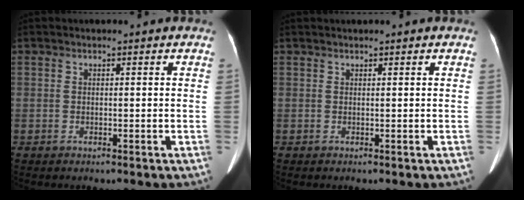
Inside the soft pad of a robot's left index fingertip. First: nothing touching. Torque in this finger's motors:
{"motor_torque": [1.03, -0.96, 0.35, 0.08]}